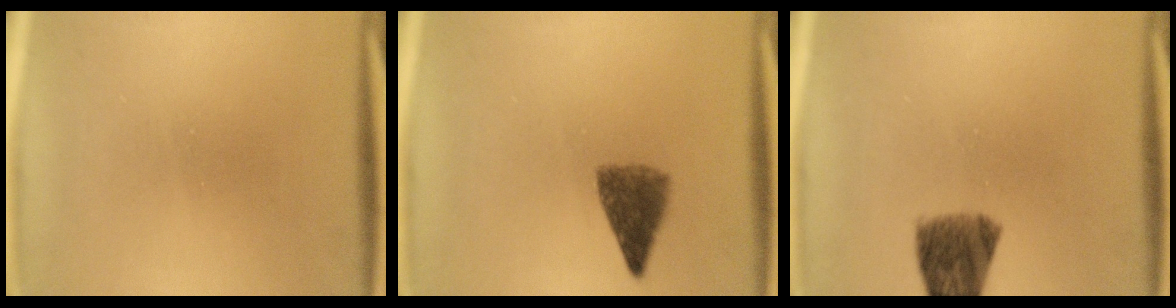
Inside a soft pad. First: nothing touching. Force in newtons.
{"total": 4.9}
{"total": 8.5}